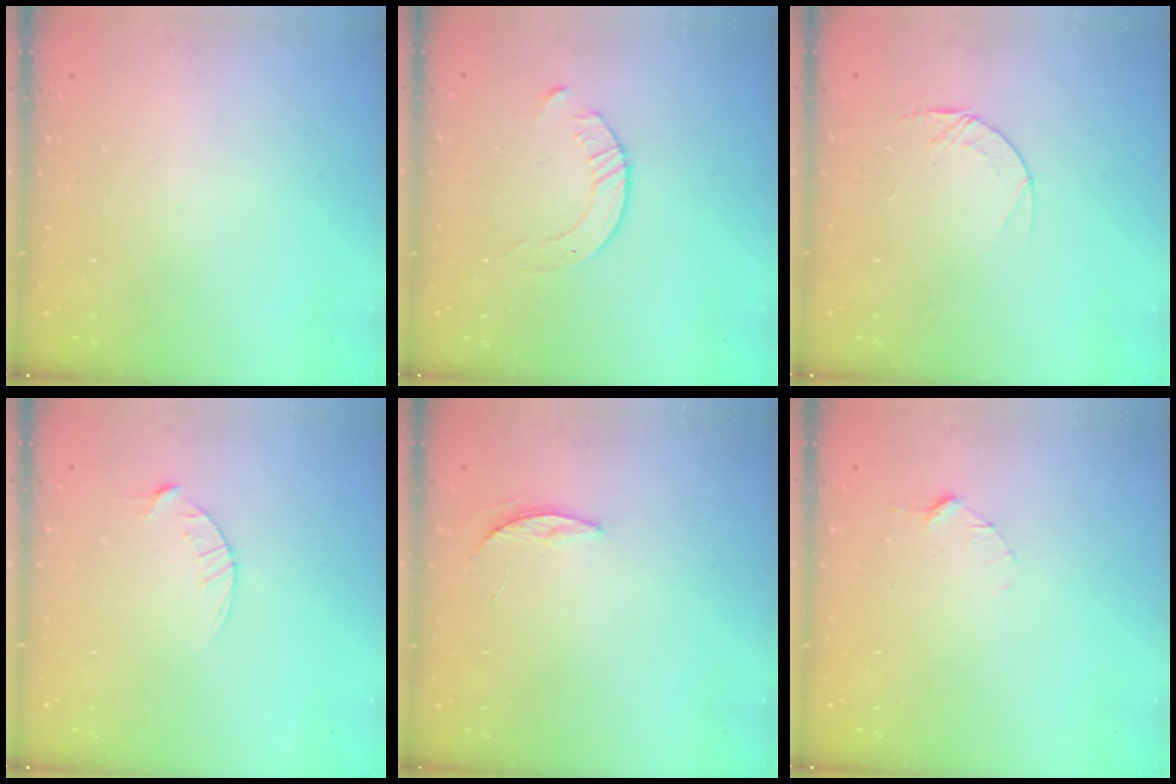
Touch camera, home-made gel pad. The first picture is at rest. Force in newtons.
{"total": 4.6, "press": 4.5, "slide": 0.6}
{"total": 4.6, "press": 4.6, "slide": 0.4}
{"total": 3.6, "press": 3.5, "slide": 0.5}
{"total": 4.5, "press": 4.4, "slide": 0.4}
{"total": 2.9, "press": 2.9, "slide": 0.3}